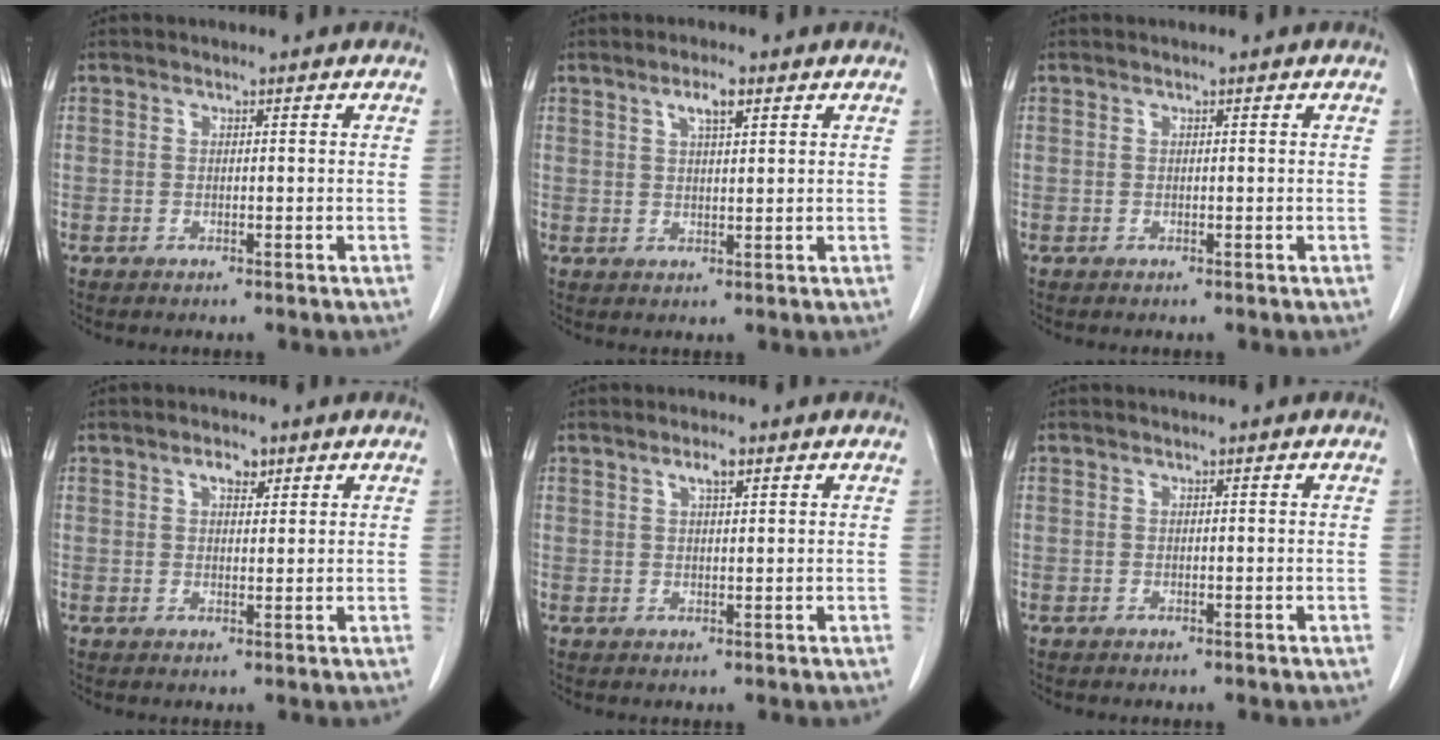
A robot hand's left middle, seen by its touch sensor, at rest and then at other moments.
{"total": 3.2, "force": [1.8, 0.6, 2.6], "torque": [-0.049, 0.002, 0.032]}
{"total": 0.0}
{"total": 2.5, "force": [1.4, 1.2, 1.6], "torque": [-0.028, 0.003, 0.024]}
{"total": 2.2, "force": [1.3, 0.5, 1.8], "torque": [-0.034, 0.003, 0.023]}
{"total": 0.0}